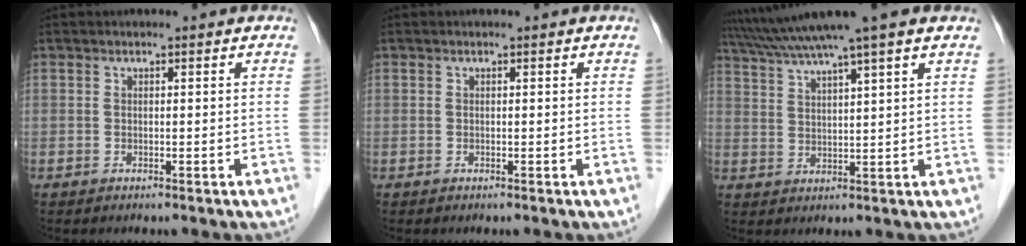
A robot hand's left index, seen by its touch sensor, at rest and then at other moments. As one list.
[{"total": 0.0}, {"total": 11.0, "force": [8.9, -1.3, 6.4], "torque": [-0.118, 0.031, 0.137]}]